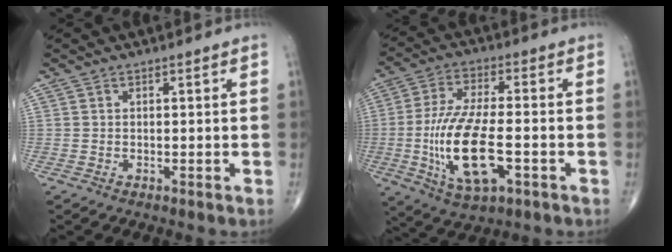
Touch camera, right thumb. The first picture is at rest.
{"total": 15.9, "force": [-3.6, 6.2, 14.2], "torque": [-0.285, 0.007, -0.060]}